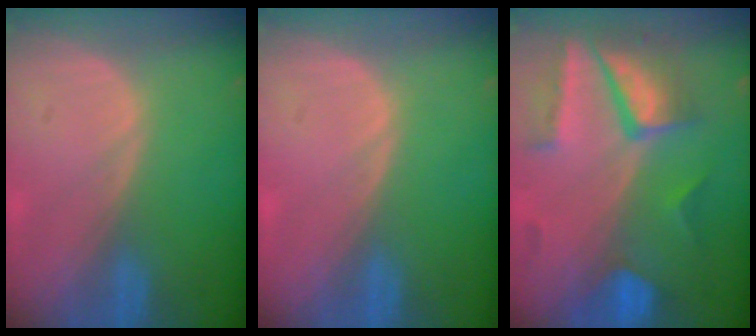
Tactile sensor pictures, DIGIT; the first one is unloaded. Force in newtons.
{"total": 0.0}
{"total": 9.6, "press": 8.3, "slide": 4.9}